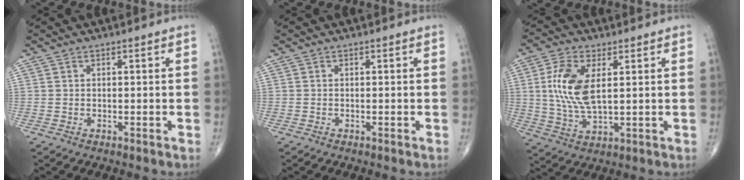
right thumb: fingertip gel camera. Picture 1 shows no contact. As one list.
[{"total": 0.0}, {"total": 10.7, "force": [2.2, 4.8, 9.2], "torque": [-0.200, -0.008, 0.048]}]